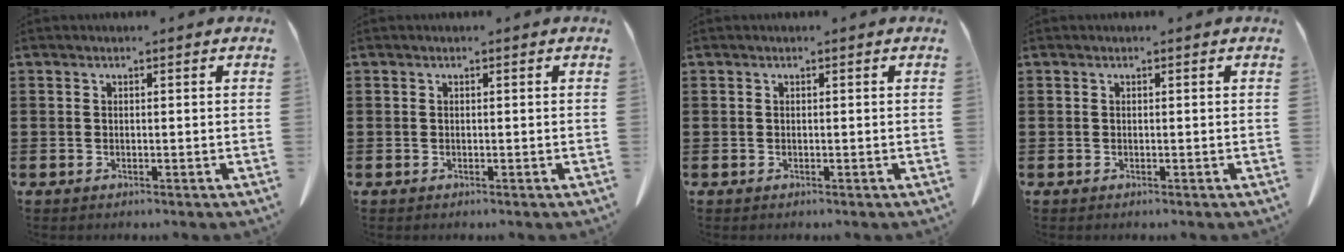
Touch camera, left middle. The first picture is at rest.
{"total": 0.0}
{"total": 0.0}
{"total": 0.0}